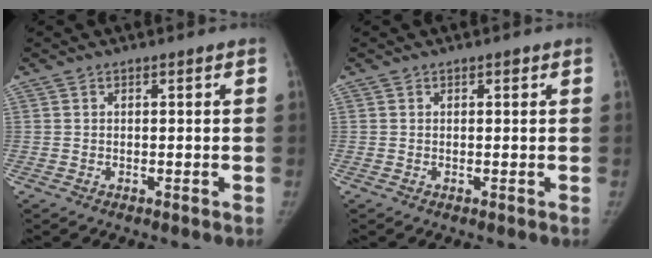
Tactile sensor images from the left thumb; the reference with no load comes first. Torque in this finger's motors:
{"motor_torque": [0.14, -0.03, 0.26, 0.17, 0.05]}